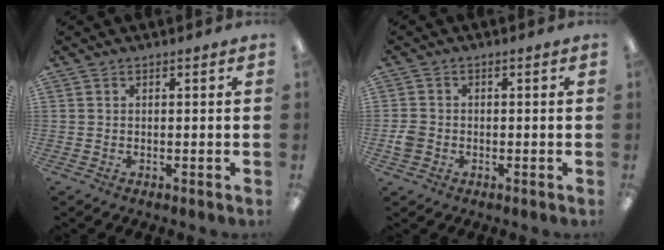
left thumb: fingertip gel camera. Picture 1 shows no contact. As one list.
[{"total": 3.0, "force": [-0.8, 2.6, 1.3], "torque": [-0.012, 0.002, -0.017]}]